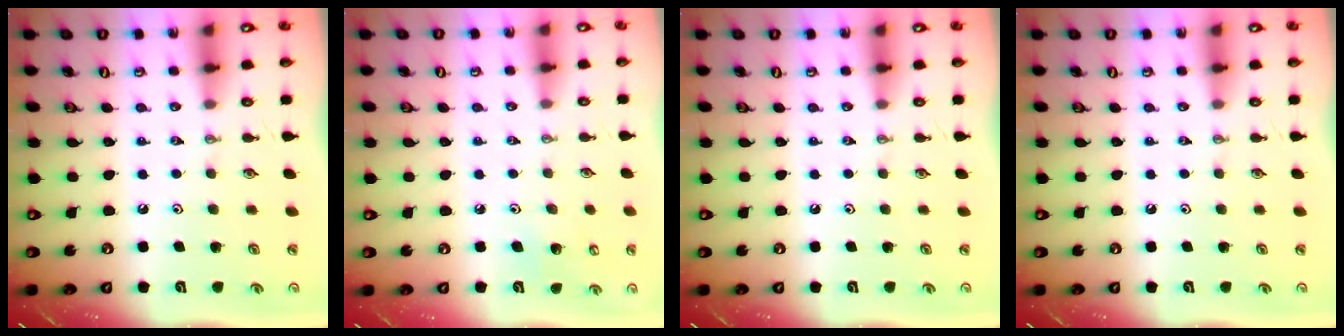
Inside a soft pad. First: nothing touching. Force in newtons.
{"total": 5.2, "press": 5.1, "slide": 0.5}
{"total": 0.0}
{"total": 0.0}